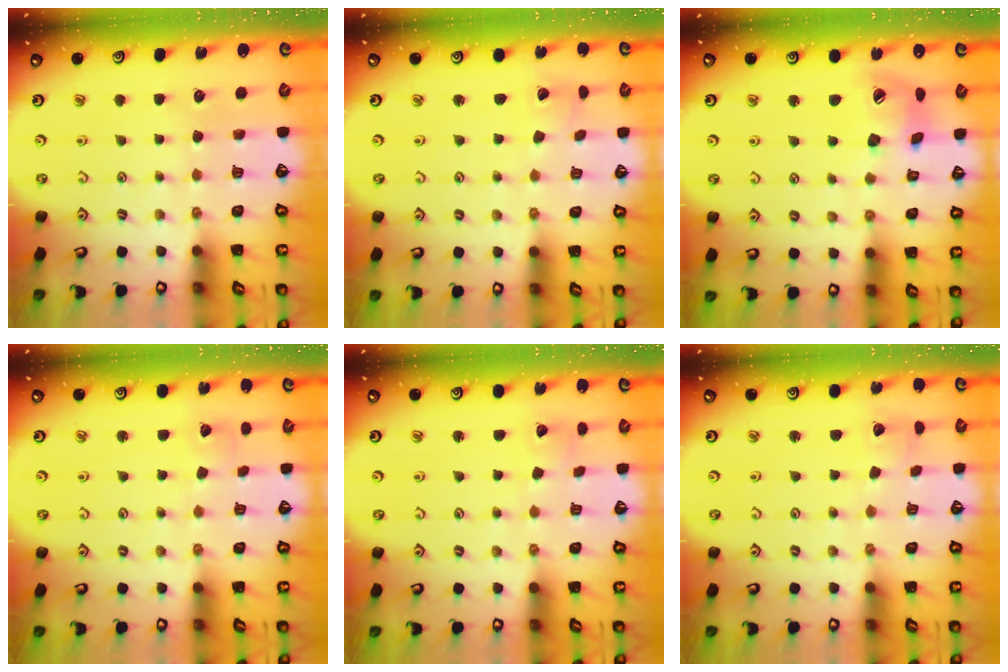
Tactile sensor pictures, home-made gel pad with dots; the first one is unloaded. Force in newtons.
{"total": 2.8, "press": 2.8, "slide": 0.1}
{"total": 13.7, "press": 13.6, "slide": 1.6}
{"total": 2.1, "press": 2.1, "slide": 0.2}
{"total": 2.6, "press": 2.6, "slide": 0.3}
{"total": 2.1, "press": 2.1, "slide": 0.2}